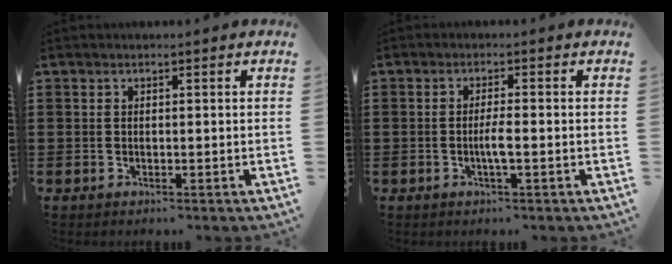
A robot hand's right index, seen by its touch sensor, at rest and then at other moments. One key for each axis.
{"total": 2.6, "fx": -0.8, "fy": 0.2, "fz": 2.4, "tx": -0.052, "ty": -0.002, "tz": -0.017}